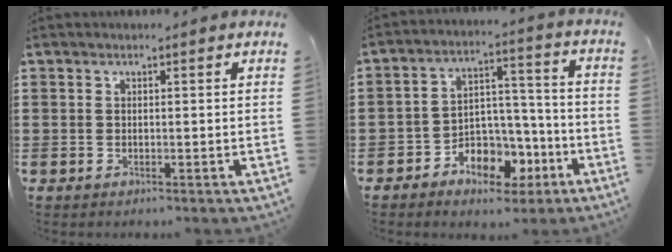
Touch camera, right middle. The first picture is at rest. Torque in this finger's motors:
{"motor_torque": [2.14, 0.00, 0.72, 0.10]}